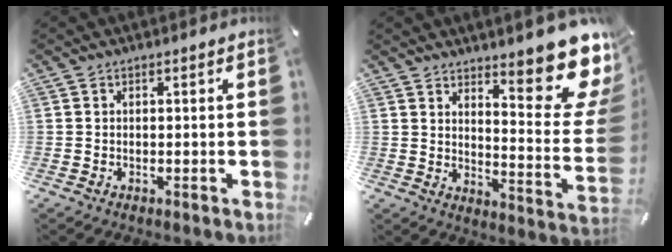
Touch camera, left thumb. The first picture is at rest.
{"total": 17.9, "force": [11.5, 5.6, 12.5], "torque": [-0.148, -0.107, 0.185]}